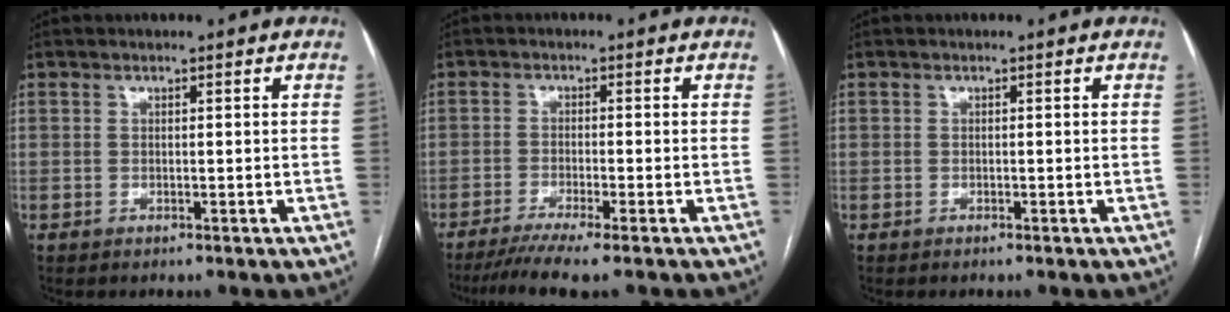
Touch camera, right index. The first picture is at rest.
{"total": 6.4, "force": [-5.0, -0.6, 4.0], "torque": [-0.062, -0.016, -0.084]}
{"total": 0.0}